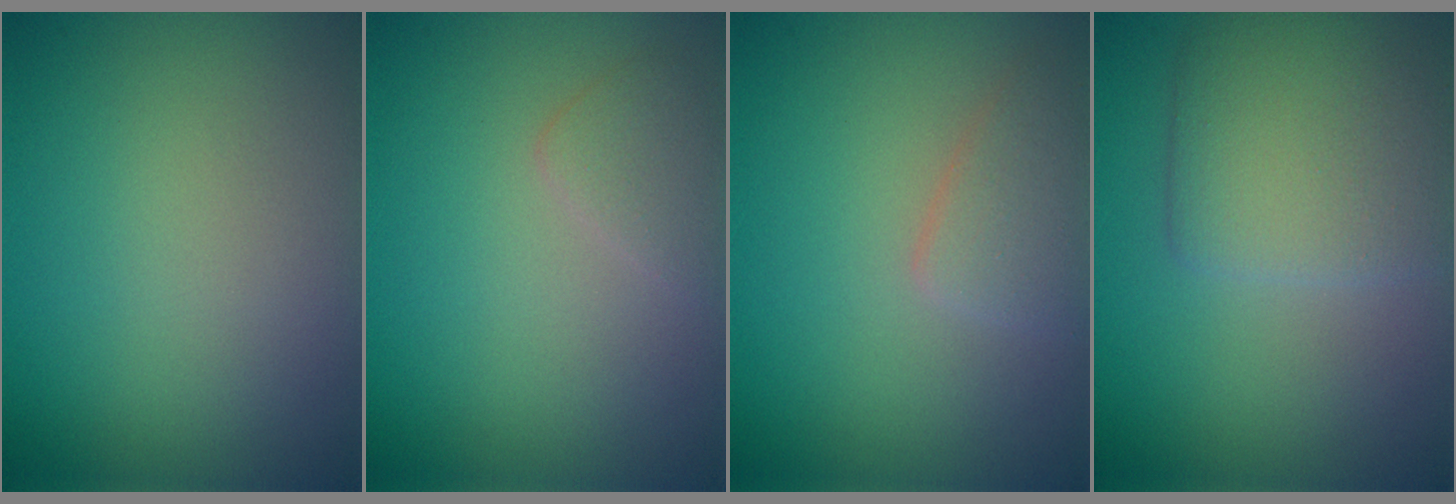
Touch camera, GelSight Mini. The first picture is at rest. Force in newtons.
{"total": 1.2, "press": 1.2, "slide": 0.1}
{"total": 2.0, "press": 2.0, "slide": 0.1}
{"total": 4.9, "press": 4.9, "slide": 0.4}